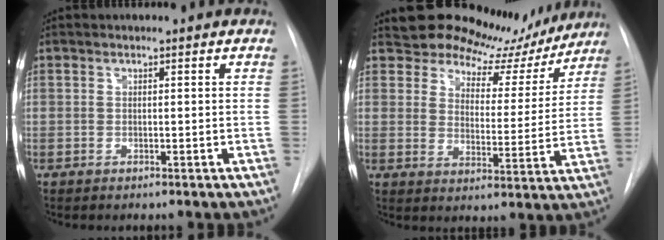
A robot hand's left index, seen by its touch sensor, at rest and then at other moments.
{"total": 12.8, "force": [11.9, 4.5, 1.5], "torque": [-0.002, -0.028, 0.139]}